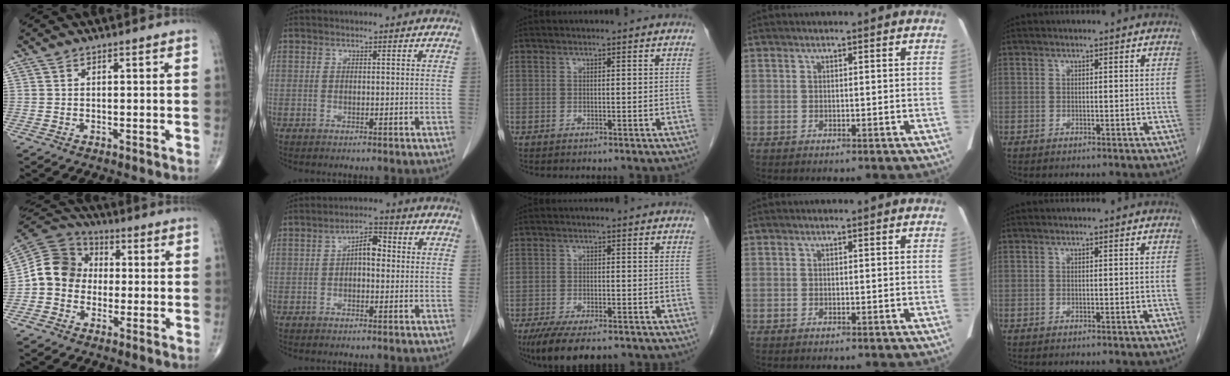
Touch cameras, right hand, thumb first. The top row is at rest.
{"thumb": {"total": 10.0, "force": [-1.0, 8.8, 4.8], "torque": [-0.071, 0.039, -0.034]}, "index": {"total": 4.8, "force": [0.1, 2.1, 4.3], "torque": [-0.075, 0.024, -0.002]}, "middle": {"total": 9.3, "force": [-7.0, 2.9, 5.4], "torque": [-0.083, -0.014, -0.107]}}